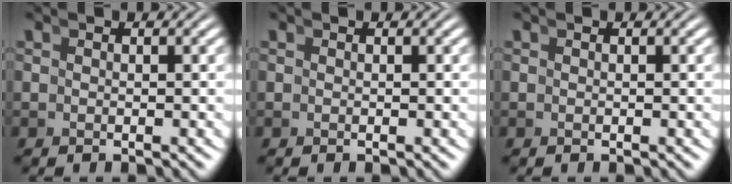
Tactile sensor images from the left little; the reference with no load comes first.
{"total": 0.0}
{"total": 0.0}